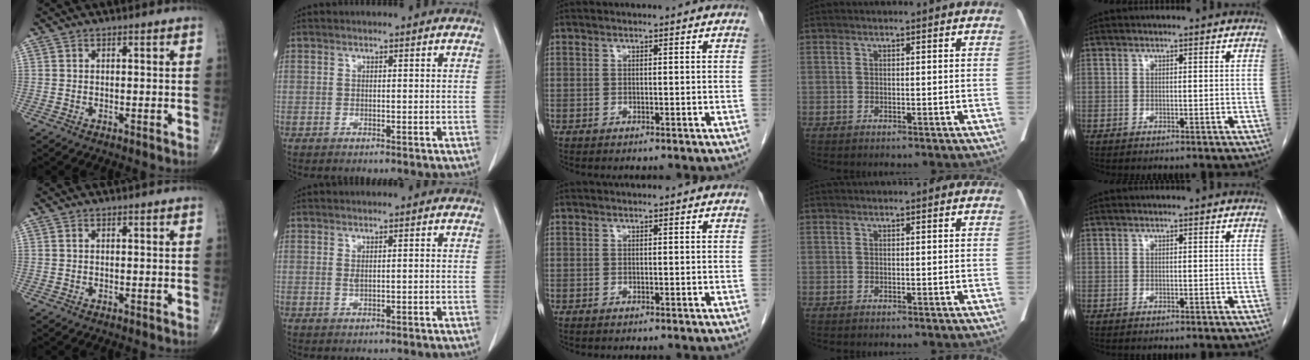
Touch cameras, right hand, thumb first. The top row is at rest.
{"index": {"total": 1.1, "force": [0.1, 0.2, 1.0], "torque": [-0.022, -0.001, 0.005]}}